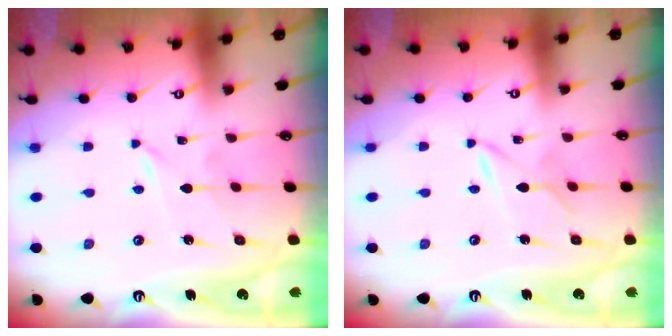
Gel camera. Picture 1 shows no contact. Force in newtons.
{"total": 2.3, "press": 2.3, "slide": 0.2}